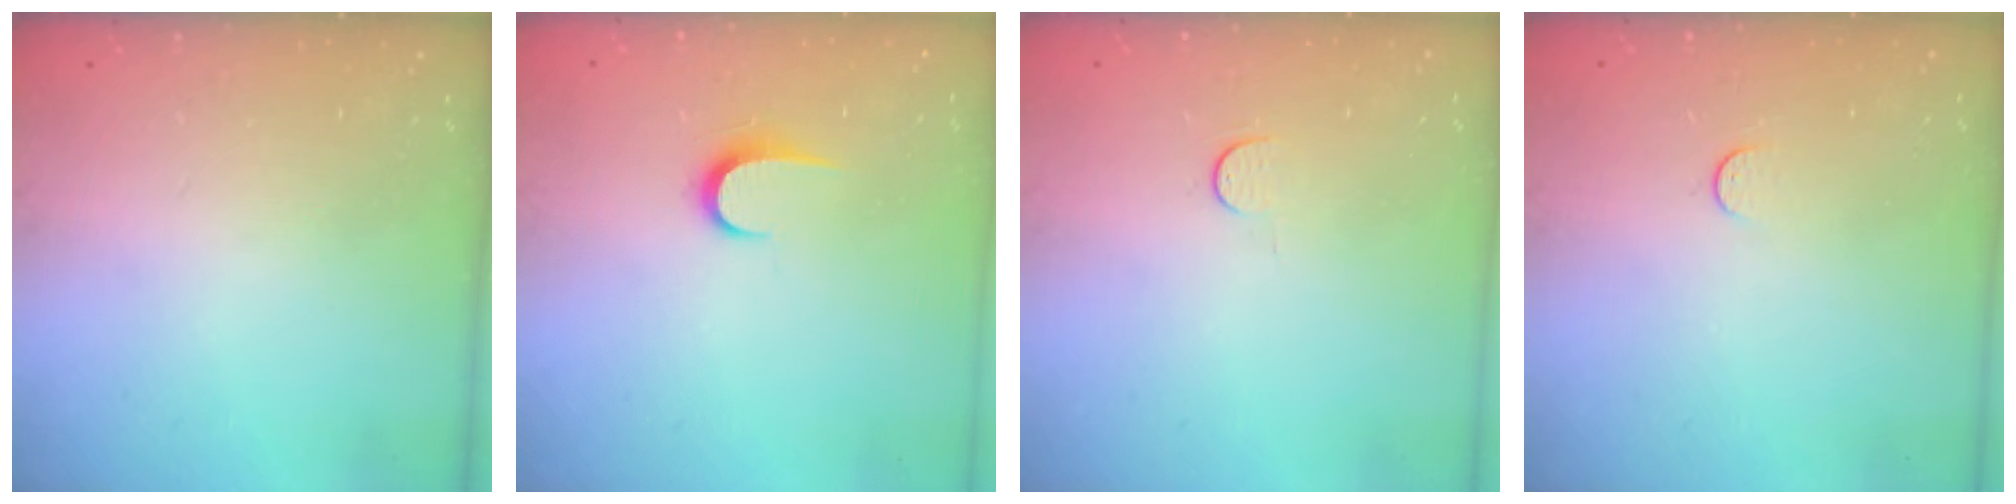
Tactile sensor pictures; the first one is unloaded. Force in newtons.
{"total": 6.1, "press": 6.1, "slide": 0.6}
{"total": 2.8, "press": 2.8, "slide": 0.4}
{"total": 3.0, "press": 3.0, "slide": 0.3}